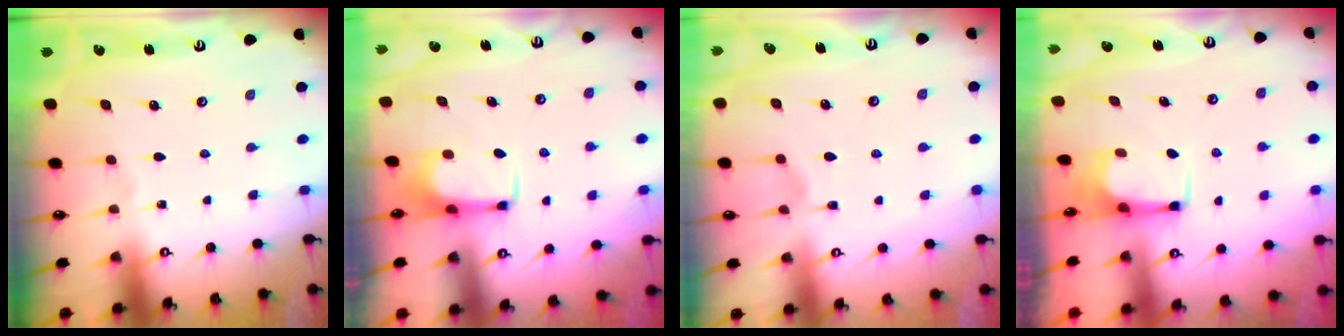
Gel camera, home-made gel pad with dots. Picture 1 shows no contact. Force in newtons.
{"total": 1.7, "press": 1.6, "slide": 0.4}
{"total": 1.5, "press": 0.9, "slide": 1.2}
{"total": 2.4, "press": 2.4, "slide": 0.4}